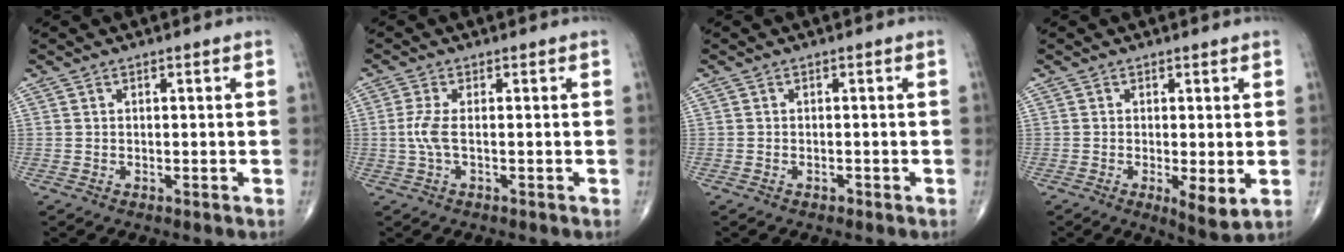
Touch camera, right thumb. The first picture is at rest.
{"total": 3.3, "force": [-0.3, 0.9, 3.2], "torque": [-0.090, -0.003, -0.010]}
{"total": 0.6, "force": [-0.4, 0.4, 0.3], "torque": [-0.005, 0.003, -0.007]}
{"total": 4.9, "force": [-0.8, 1.4, 4.6], "torque": [-0.078, -0.018, -0.012]}